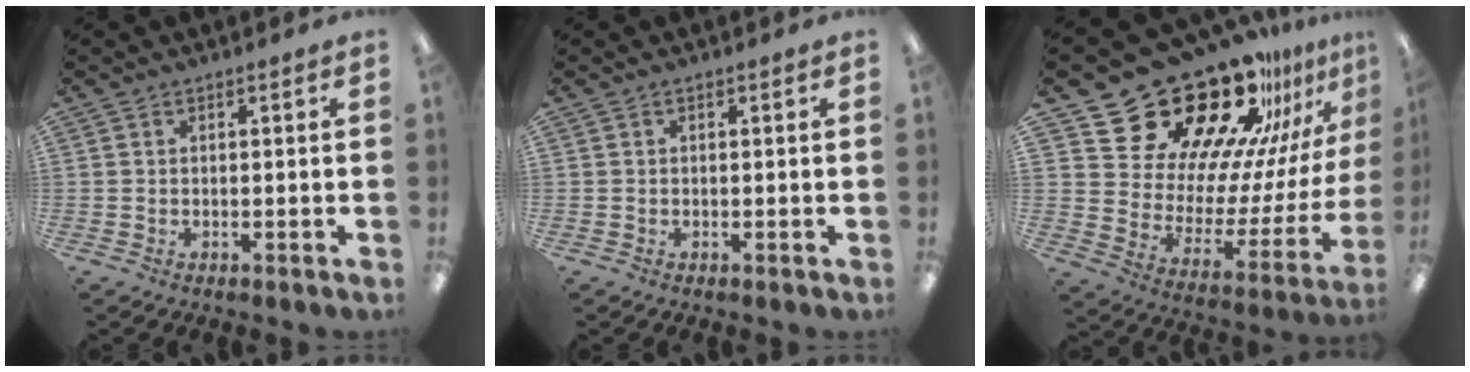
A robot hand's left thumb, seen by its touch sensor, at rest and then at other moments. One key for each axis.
{"total": 0.0}
{"total": 26.8, "fx": 22.1, "fy": 12.5, "fz": 8.5, "tx": -0.107, "ty": -0.189, "tz": 0.404}